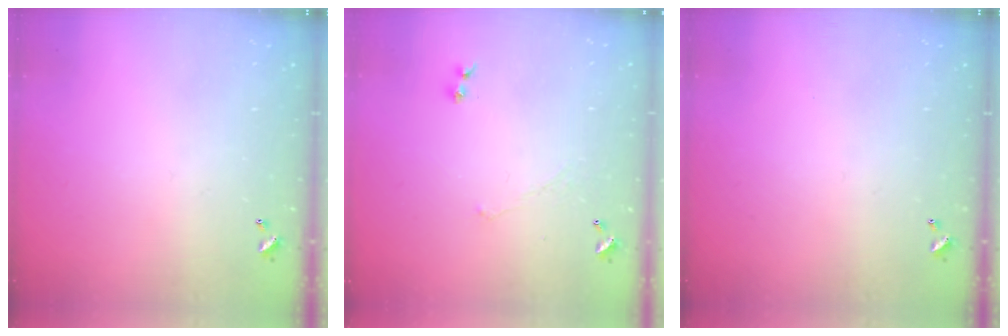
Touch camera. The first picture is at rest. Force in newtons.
{"total": 1.5, "press": 1.4, "slide": 0.6}
{"total": 0.0}